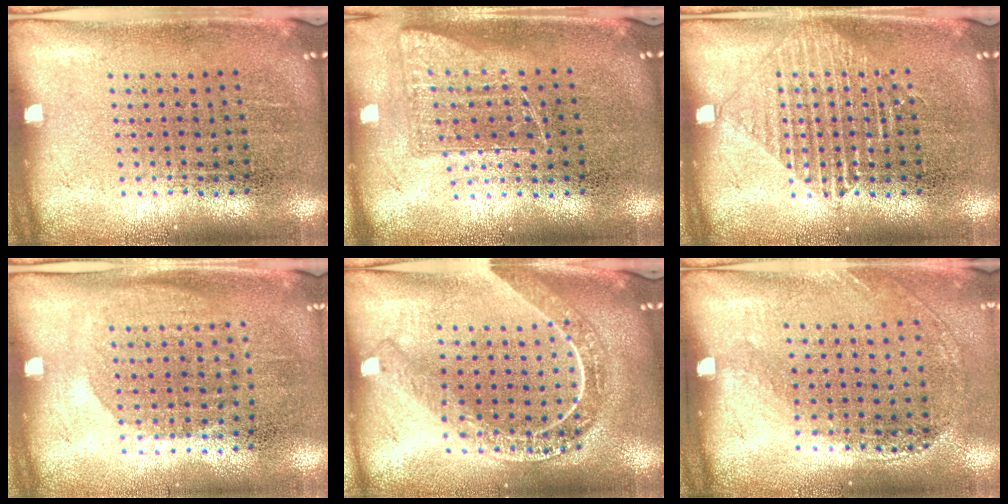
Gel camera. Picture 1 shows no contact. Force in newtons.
{"total": 1.0, "press": 0.9, "slide": 0.5}
{"total": 1.9, "press": 1.8, "slide": 0.4}
{"total": 1.1, "press": 1.0, "slide": 0.5}
{"total": 2.2, "press": 1.9, "slide": 1.1}
{"total": 1.3, "press": 1.0, "slide": 0.8}